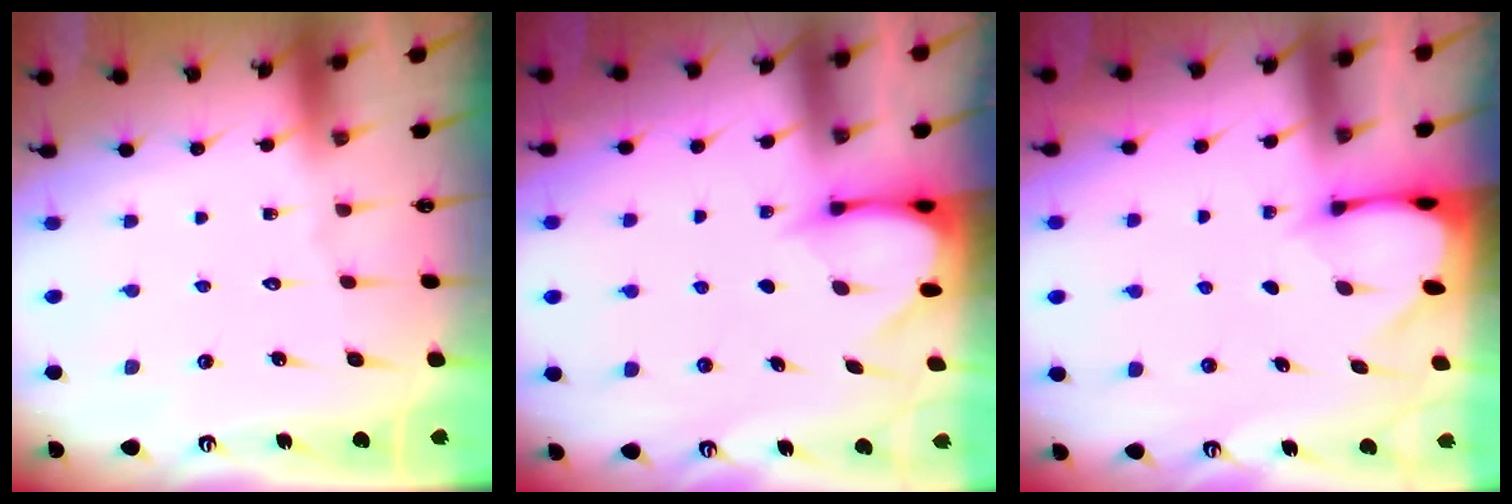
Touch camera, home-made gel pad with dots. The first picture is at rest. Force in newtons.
{"total": 3.5, "press": 3.5, "slide": 0.3}
{"total": 2.7, "press": 2.7, "slide": 0.2}